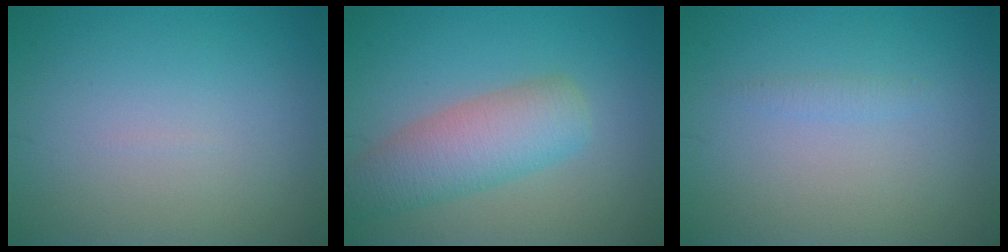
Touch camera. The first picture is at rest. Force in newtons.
{"total": 5.3, "press": 5.3, "slide": 0.4}
{"total": 0.7, "press": 0.7, "slide": 0.1}